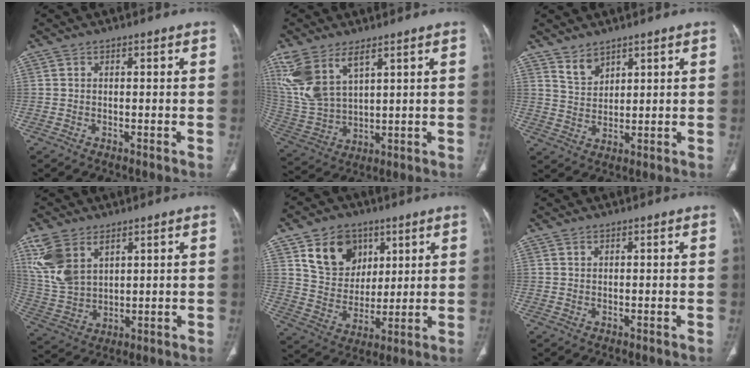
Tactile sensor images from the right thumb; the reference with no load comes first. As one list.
[{"total": 13.2, "force": [7.1, 6.4, 9.1], "torque": [-0.202, -0.015, 0.162]}, {"total": 4.0, "force": [3.2, 1.9, 1.3], "torque": [-0.014, -0.027, 0.070]}, {"total": 11.9, "force": [5.8, 7.2, 7.6], "torque": [-0.165, -0.011, 0.131]}, {"total": 13.4, "force": [6.3, 10.4, 5.7], "torque": [-0.065, -0.025, 0.121]}, {"total": 0.7, "force": [0.5, 0.4, 0.3], "torque": [-0.004, -0.002, 0.008]}]